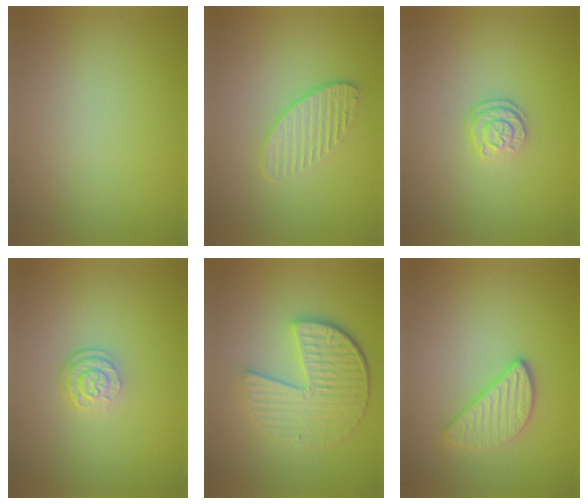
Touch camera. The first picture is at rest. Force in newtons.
{"total": 1.9, "press": 1.5, "slide": 1.2}
{"total": 2.2, "press": 1.7, "slide": 1.4}
{"total": 2.5, "press": 1.9, "slide": 1.7}
{"total": 5.9, "press": 4.3, "slide": 4.1}
{"total": 2.8, "press": 2.6, "slide": 0.9}